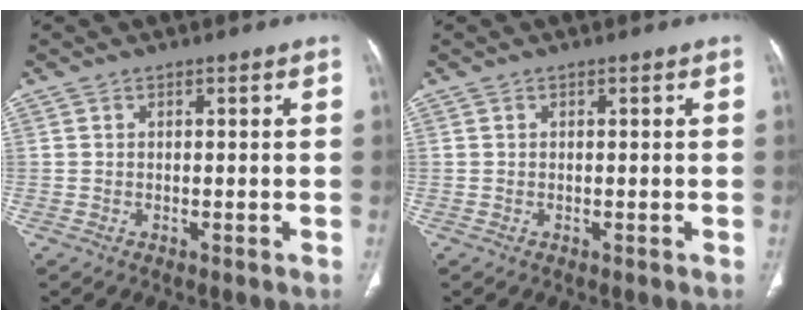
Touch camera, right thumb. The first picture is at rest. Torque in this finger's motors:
{"motor_torque": [-0.01, 0.01, -0.09, 0.09, 0.01]}